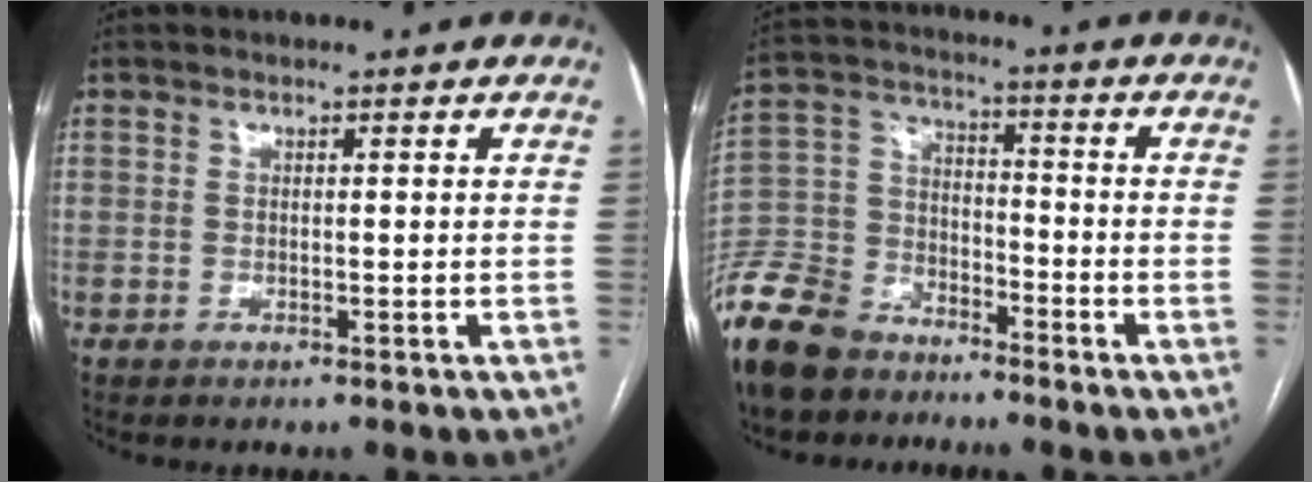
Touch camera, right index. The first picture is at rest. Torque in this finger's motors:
{"motor_torque": [0.72, -0.78, -0.08, -0.21]}